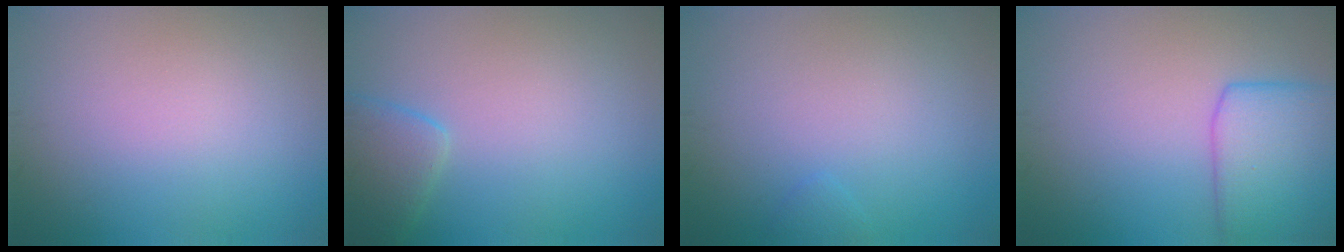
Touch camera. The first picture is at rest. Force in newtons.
{"total": 2.9, "press": 2.9, "slide": 0.1}
{"total": 0.6, "press": 0.6, "slide": 0.0}
{"total": 6.1, "press": 6.1, "slide": 0.4}